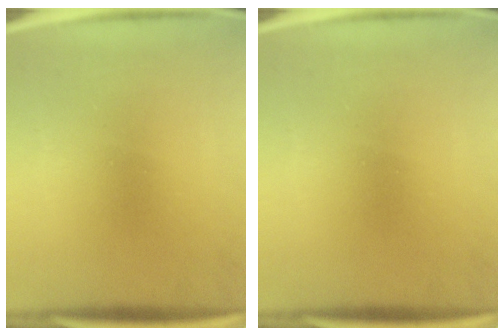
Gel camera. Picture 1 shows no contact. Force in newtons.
{"total": 0.0}